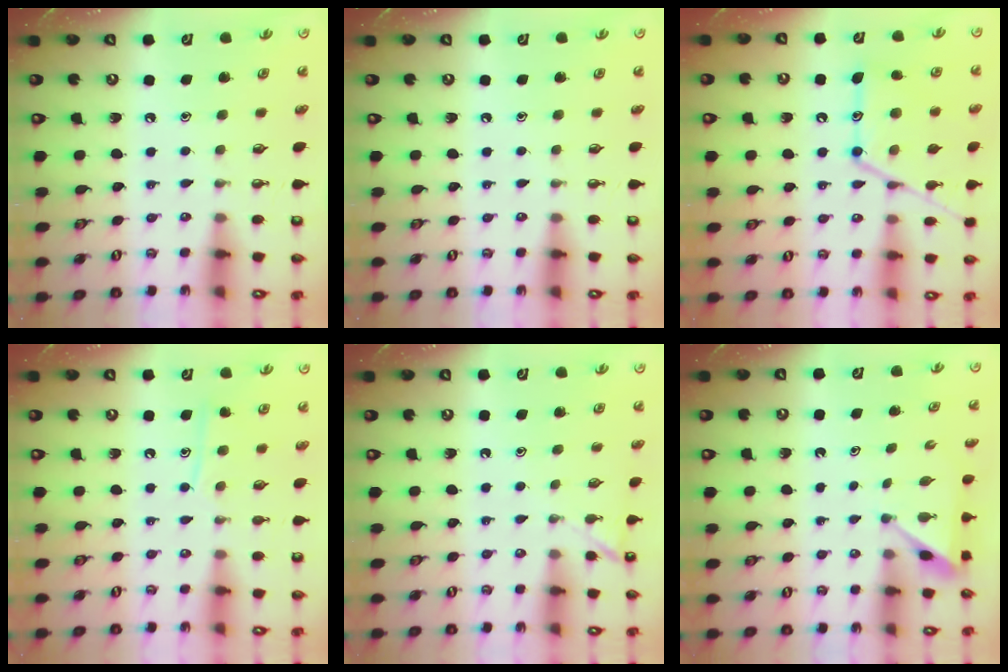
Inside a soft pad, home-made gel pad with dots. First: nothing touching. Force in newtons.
{"total": 0.0}
{"total": 16.5, "press": 16.5, "slide": 1.4}
{"total": 9.1, "press": 9.1, "slide": 0.7}
{"total": 2.1, "press": 2.1, "slide": 0.3}
{"total": 2.7, "press": 2.7, "slide": 0.3}